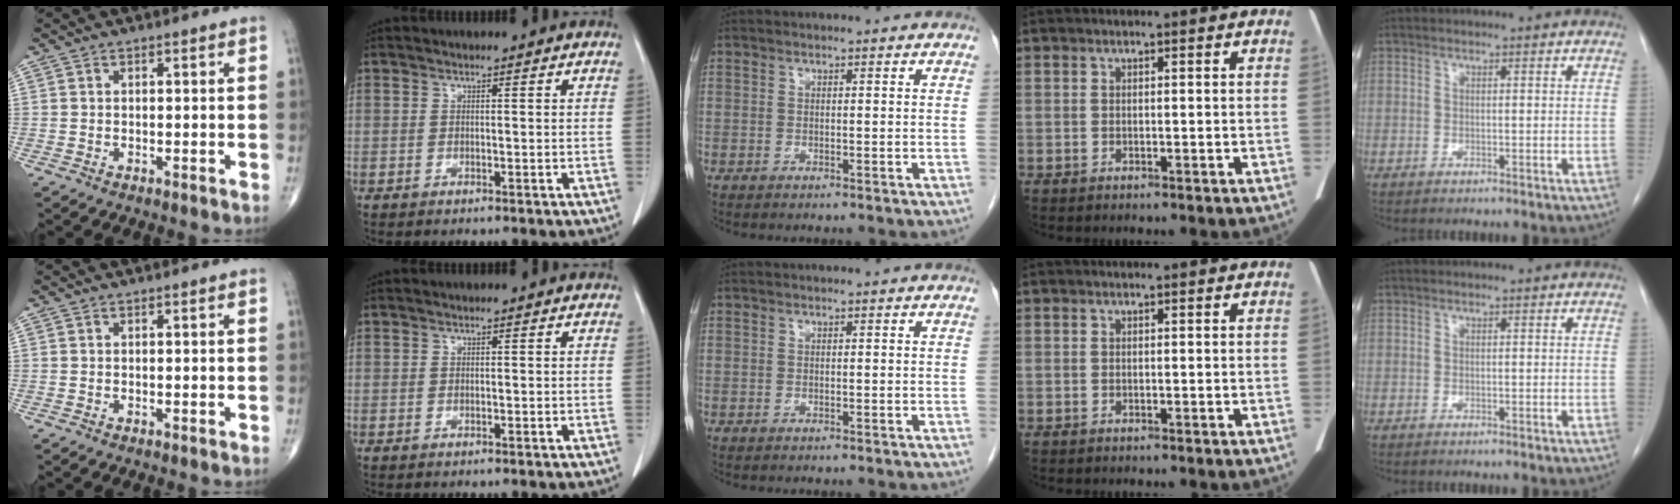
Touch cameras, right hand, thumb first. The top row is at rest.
{}